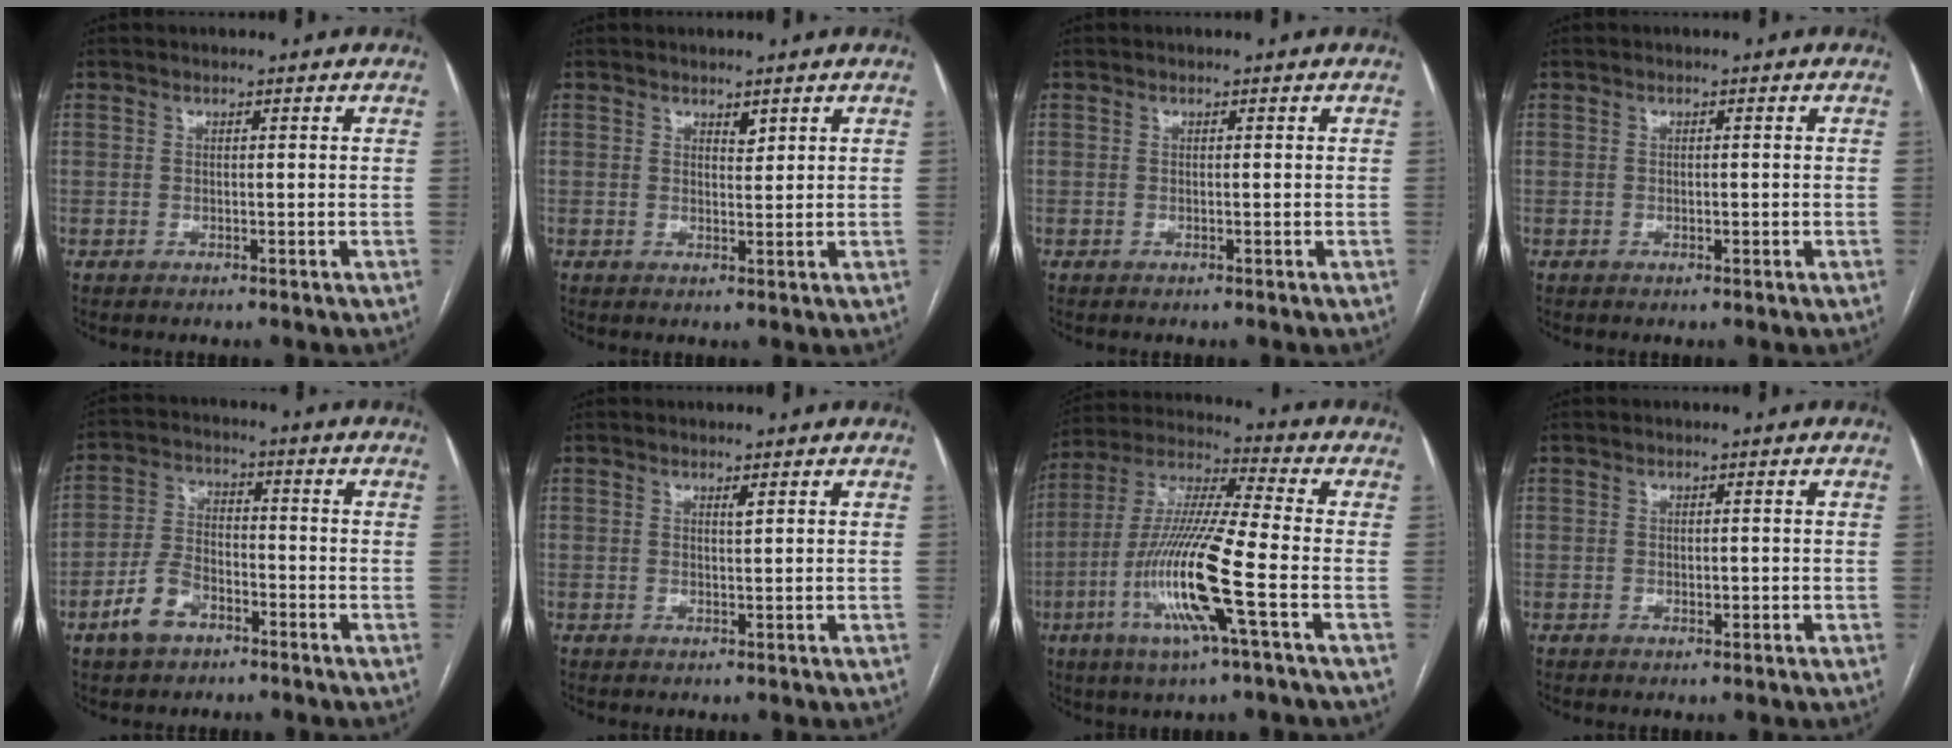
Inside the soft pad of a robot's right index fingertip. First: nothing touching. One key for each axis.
{"total": 1.3, "fx": 1.0, "fy": 0.6, "fz": 0.7, "tx": -0.011, "ty": -0.003, "tz": 0.016}
{"total": 0.0}
{"total": 0.8, "fx": -0.2, "fy": 0.3, "fz": 0.7, "tx": -0.012, "ty": -0.001, "tz": -0.002}
{"total": 7.3, "fx": -4.2, "fy": 4.2, "fz": 4.2, "tx": -0.100, "ty": 0.011, "tz": -0.075}
{"total": 0.7, "fx": 0.4, "fy": 0.0, "fz": 0.5, "tx": -0.010, "ty": -0.003, "tz": 0.008}
{"total": 15.9, "fx": -5.1, "fy": 0.1, "fz": 15.0, "tx": -0.309, "ty": -0.012, "tz": -0.104}
{"total": 1.1, "fx": -0.2, "fy": 0.5, "fz": 0.9, "tx": -0.016, "ty": 0.000, "tz": -0.001}